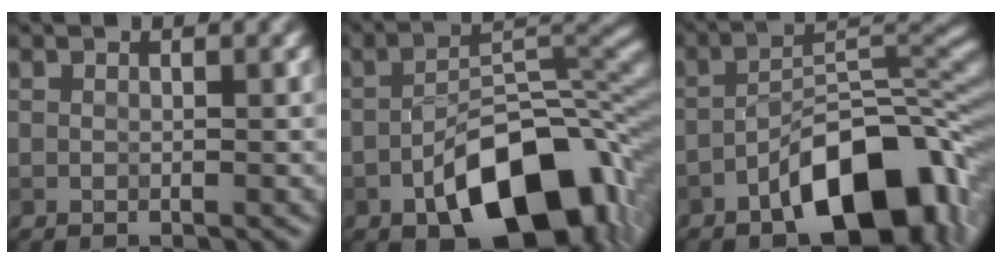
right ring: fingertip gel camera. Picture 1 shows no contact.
{"total": 11.5, "force": [-5.8, 5.5, 8.3], "torque": [-0.119, 0.001, -0.093]}
{"total": 10.5, "force": [-5.7, 4.6, 7.5], "torque": [-0.097, 0.011, -0.097]}